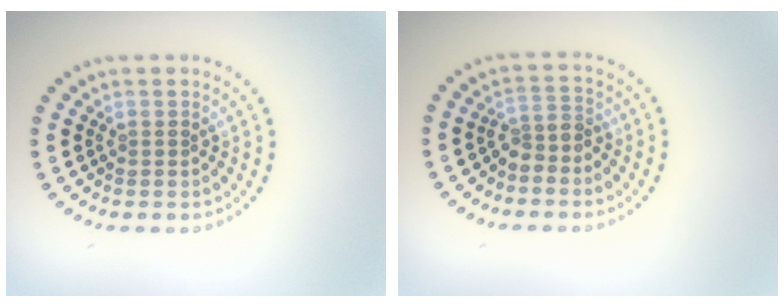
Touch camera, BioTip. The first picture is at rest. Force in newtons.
{"total": 2.3, "press": 1.7, "slide": 1.6}